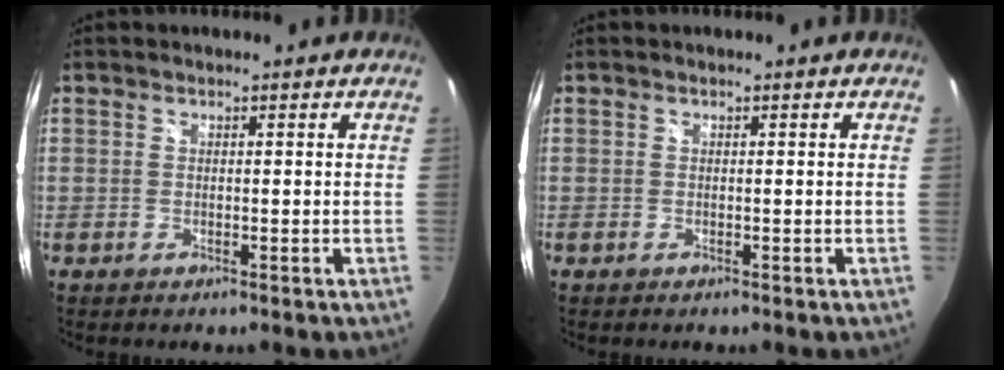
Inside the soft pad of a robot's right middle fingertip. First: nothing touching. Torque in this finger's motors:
{"motor_torque": [1.37, -0.76, 0.30, 0.02]}